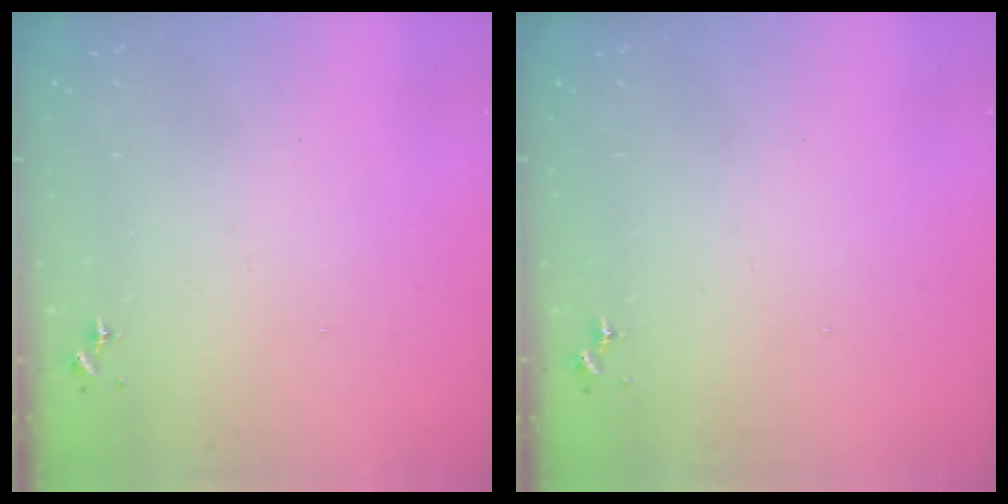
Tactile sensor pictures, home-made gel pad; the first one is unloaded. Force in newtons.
{"total": 0.0}